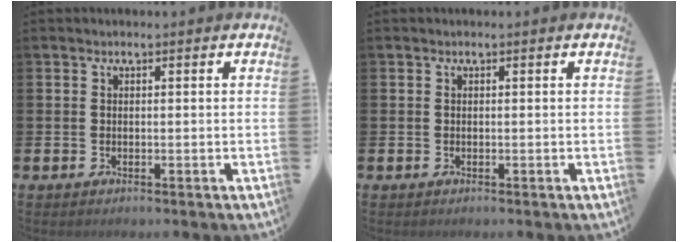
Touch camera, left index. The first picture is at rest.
{"total": 0.0}